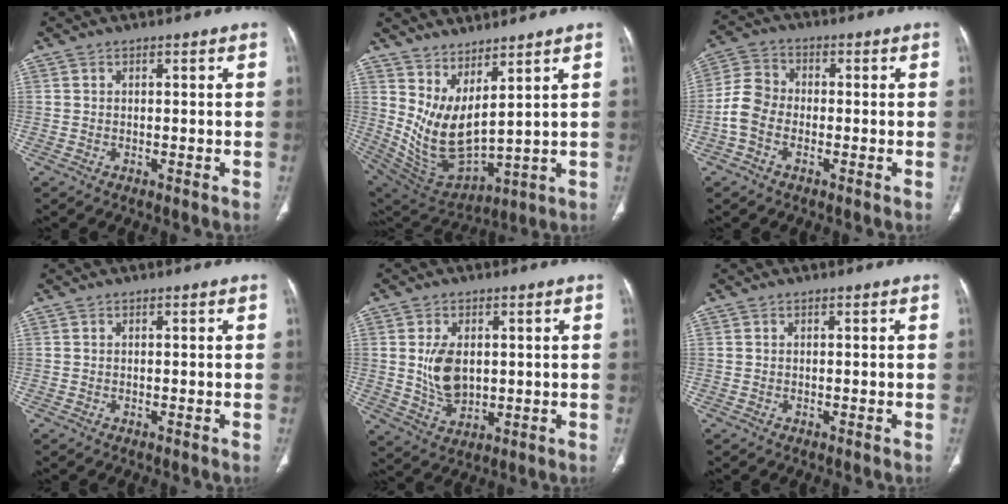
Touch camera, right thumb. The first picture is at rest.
{"total": 11.9, "force": [6.2, 4.0, 9.4], "torque": [-0.181, -0.058, 0.148]}
{"total": 6.7, "force": [-1.9, 4.8, 4.2], "torque": [-0.079, 0.019, -0.050]}
{"total": 0.0}
{"total": 7.8, "force": [0.9, 5.0, 5.9], "torque": [-0.096, -0.012, 0.030]}
{"total": 0.0}